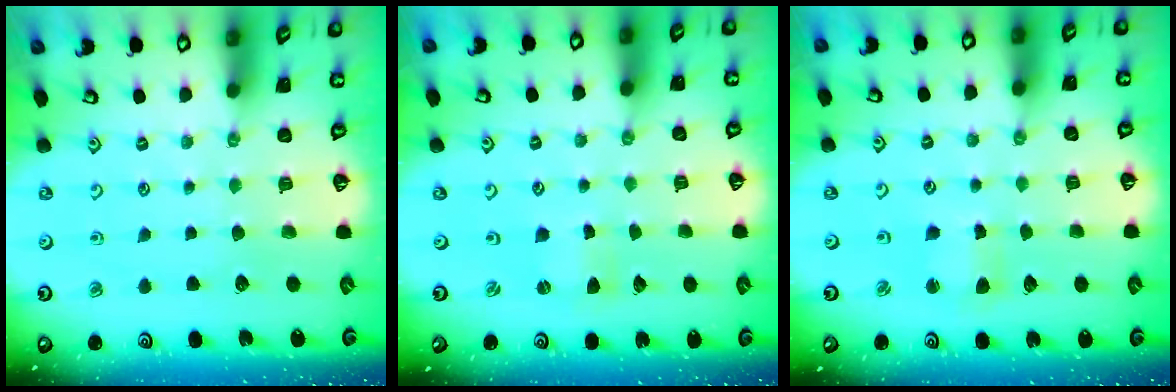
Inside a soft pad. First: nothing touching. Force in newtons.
{"total": 0.0}
{"total": 3.8, "press": 3.7, "slide": 0.4}